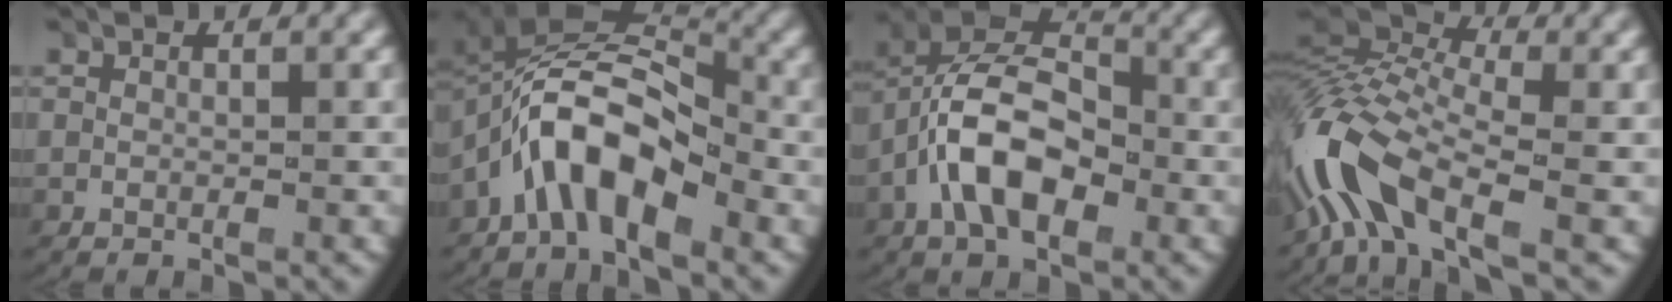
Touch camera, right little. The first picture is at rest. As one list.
[{"total": 7.9, "force": [-0.6, 5.2, 5.9], "torque": [-0.121, 0.002, -0.022]}, {"total": 8.8, "force": [-0.4, 6.4, 5.9], "torque": [-0.121, -0.007, -0.018]}, {"total": 6.9, "force": [-2.0, 4.2, 5.1], "torque": [-0.136, -0.018, -0.036]}]